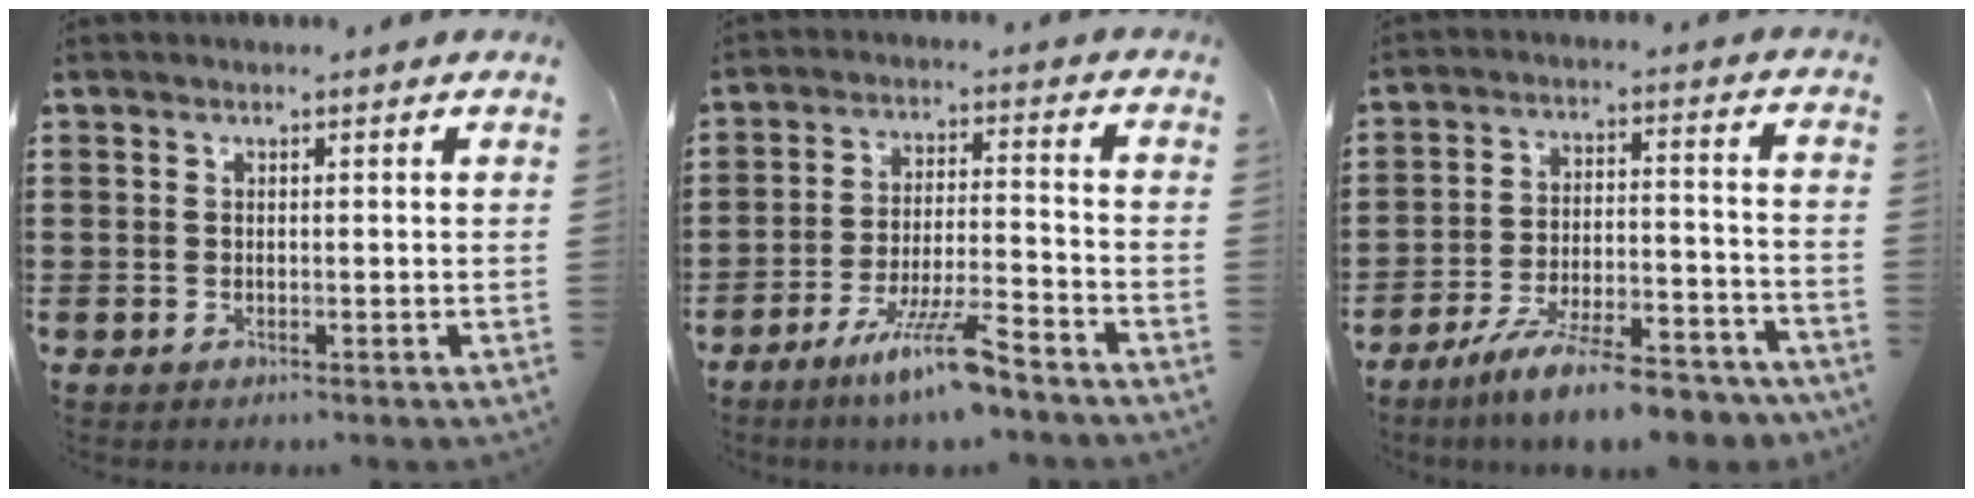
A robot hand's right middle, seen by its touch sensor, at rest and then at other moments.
{"total": 8.6, "force": [-6.4, 0.4, 5.7], "torque": [-0.114, -0.007, -0.121]}
{"total": 10.6, "force": [-9.1, 0.9, 5.4], "torque": [-0.085, 0.021, -0.172]}